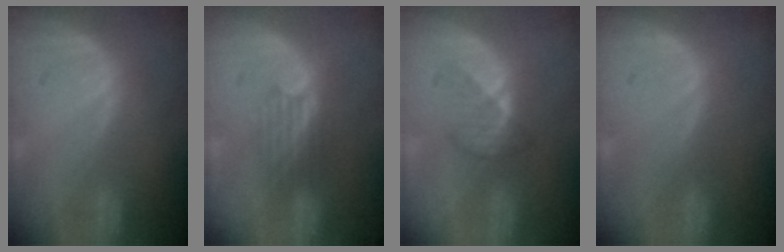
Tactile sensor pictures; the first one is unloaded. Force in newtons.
{"total": 3.2, "press": 2.9, "slide": 1.4}
{"total": 3.4, "press": 3.2, "slide": 1.3}
{"total": 0.0}